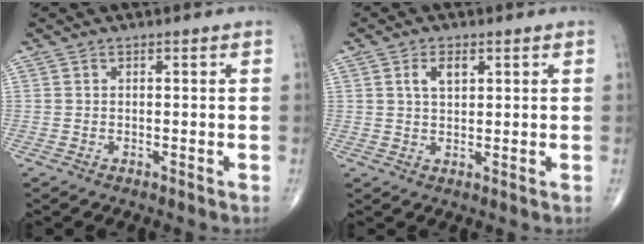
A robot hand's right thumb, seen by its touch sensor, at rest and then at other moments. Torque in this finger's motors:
{"motor_torque": [0.31, 0.55, 0.34, 0.11, 0.02]}